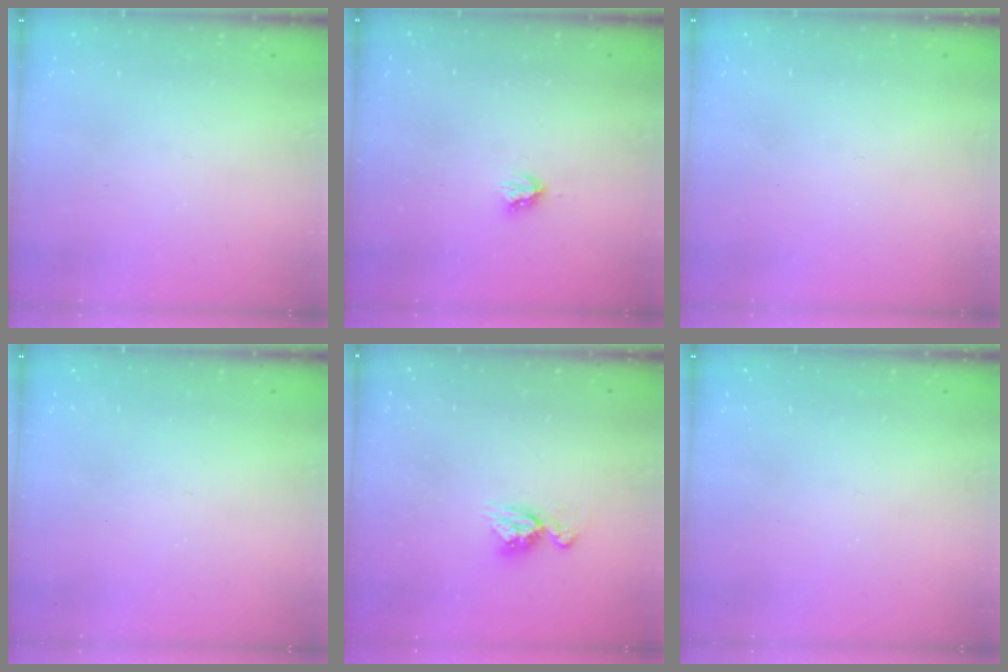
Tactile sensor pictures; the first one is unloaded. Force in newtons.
{"total": 3.3, "press": 3.3, "slide": 0.1}
{"total": 0.0}
{"total": 0.0}
{"total": 8.7, "press": 8.7, "slide": 0.8}
{"total": 0.0}